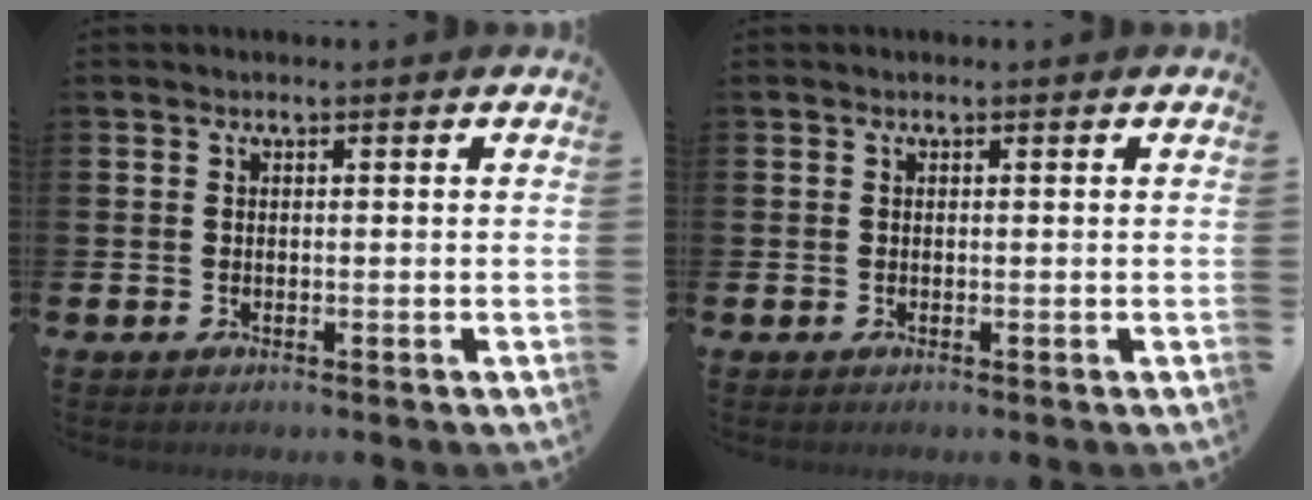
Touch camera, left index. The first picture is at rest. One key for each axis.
{"total": 0.0}